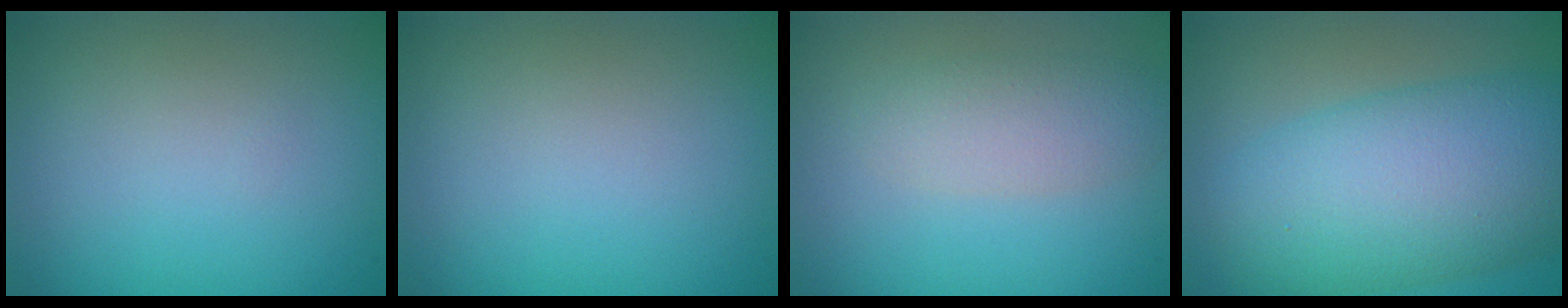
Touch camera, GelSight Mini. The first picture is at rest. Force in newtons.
{"total": 0.0}
{"total": 2.8, "press": 2.8, "slide": 0.3}
{"total": 10.0, "press": 10.0, "slide": 0.2}